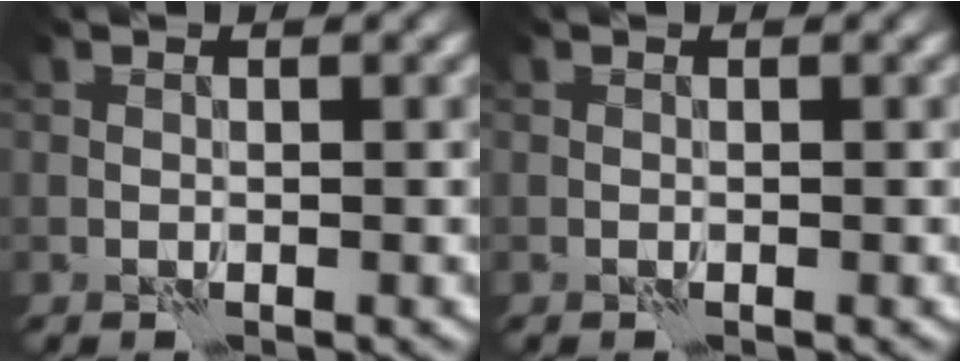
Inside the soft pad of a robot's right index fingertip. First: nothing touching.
{"total": 0.0}